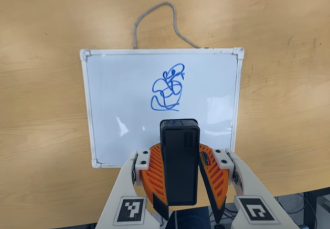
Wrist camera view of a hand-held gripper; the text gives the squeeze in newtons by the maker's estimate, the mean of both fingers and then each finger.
{"total": 7.9, "left": 8.1, "right": 7.7}